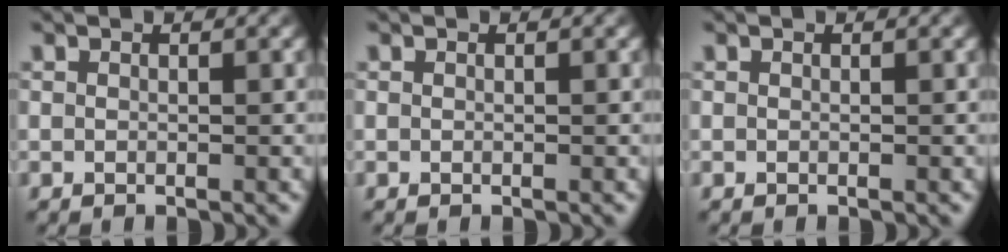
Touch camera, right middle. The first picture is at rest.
{"total": 0.0}
{"total": 0.0}